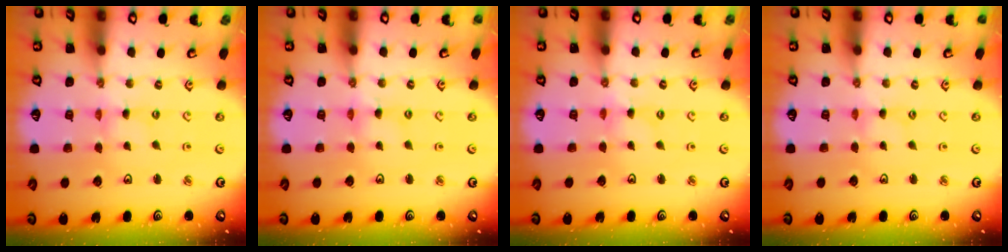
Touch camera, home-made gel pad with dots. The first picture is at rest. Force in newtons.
{"total": 1.7, "press": 1.7, "slide": 0.2}
{"total": 0.0}
{"total": 0.6, "press": 0.6, "slide": 0.1}